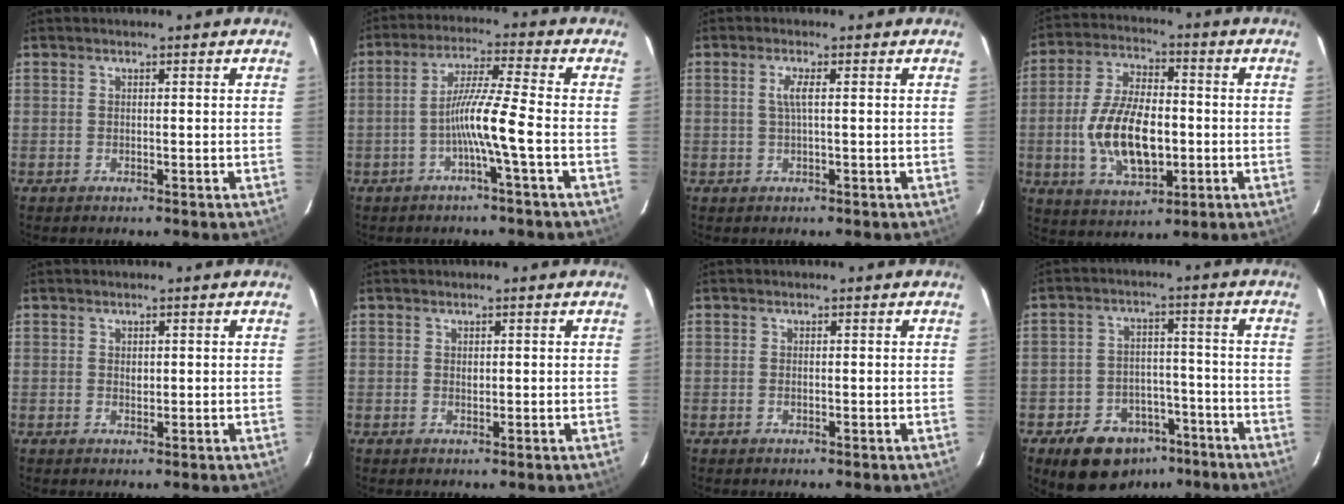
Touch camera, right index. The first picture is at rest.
{"total": 7.8, "force": [-2.8, -1.5, 7.2], "torque": [-0.144, 0.003, -0.053]}
{"total": 2.0, "force": [0.3, -0.1, 2.0], "torque": [-0.038, 0.003, 0.005]}
{"total": 14.8, "force": [-2.4, 7.4, 12.6], "torque": [-0.251, 0.001, -0.036]}
{"total": 0.9, "force": [0.2, 0.8, 0.5], "torque": [-0.006, 0.001, 0.004]}
{"total": 0.6, "force": [0.2, 0.5, 0.3], "torque": [-0.004, 0.001, 0.004]}
{"total": 0.5, "force": [-0.1, 0.3, 0.4], "torque": [-0.008, 0.001, -0.002]}
{"total": 12.8, "force": [-8.3, 8.6, 4.8], "torque": [-0.111, 0.027, -0.103]}